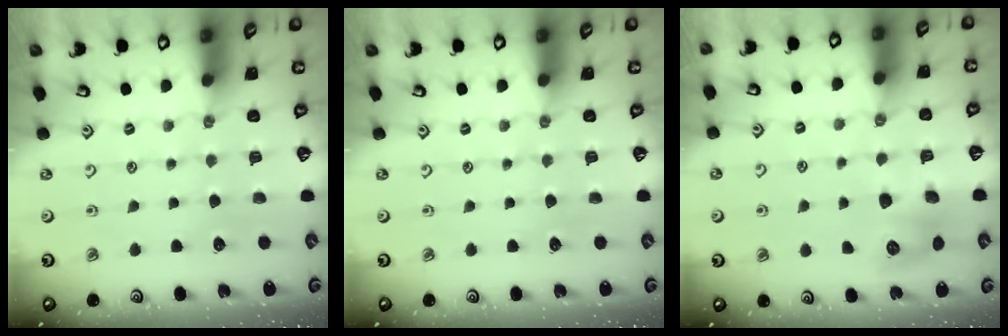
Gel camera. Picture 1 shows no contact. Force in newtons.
{"total": 0.0}
{"total": 8.3, "press": 8.3, "slide": 0.5}